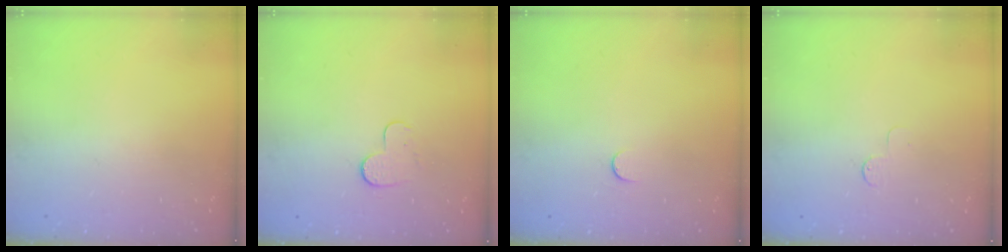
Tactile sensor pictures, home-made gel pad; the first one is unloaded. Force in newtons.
{"total": 4.6, "press": 4.6, "slide": 0.4}
{"total": 4.1, "press": 4.1, "slide": 0.5}
{"total": 2.7, "press": 2.7, "slide": 0.2}